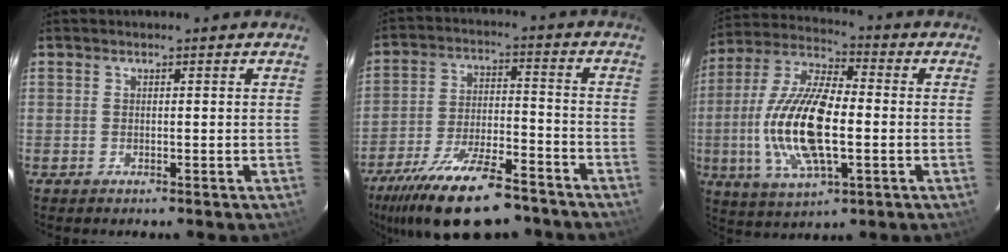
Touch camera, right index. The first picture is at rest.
{"total": 20.0, "force": [-15.4, 6.1, 11.3], "torque": [-0.219, -0.027, -0.245]}
{"total": 18.1, "force": [-2.7, 6.7, 16.6], "torque": [-0.341, -0.003, -0.052]}